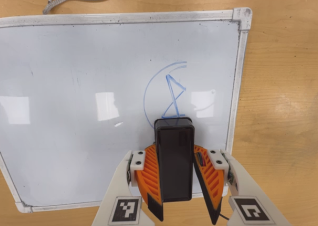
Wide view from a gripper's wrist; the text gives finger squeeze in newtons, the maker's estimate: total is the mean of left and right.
{"total": 7.4, "left": 8.3, "right": 6.6}